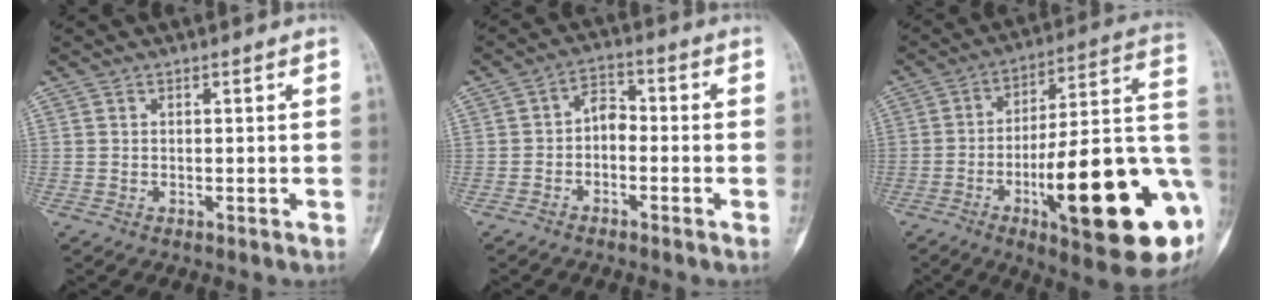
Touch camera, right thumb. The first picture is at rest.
{"total": 4.2, "force": [-1.3, 2.7, 2.9], "torque": [-0.035, 0.026, -0.035]}
{"total": 28.6, "force": [-7.9, 7.1, 26.5], "torque": [-0.337, 0.010, -0.107]}